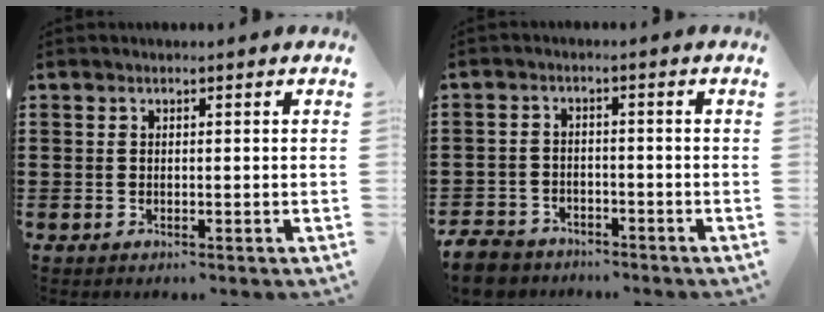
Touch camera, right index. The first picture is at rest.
{"total": 4.4, "force": [-4.2, 1.1, 0.7], "torque": [-0.034, -0.004, -0.090]}